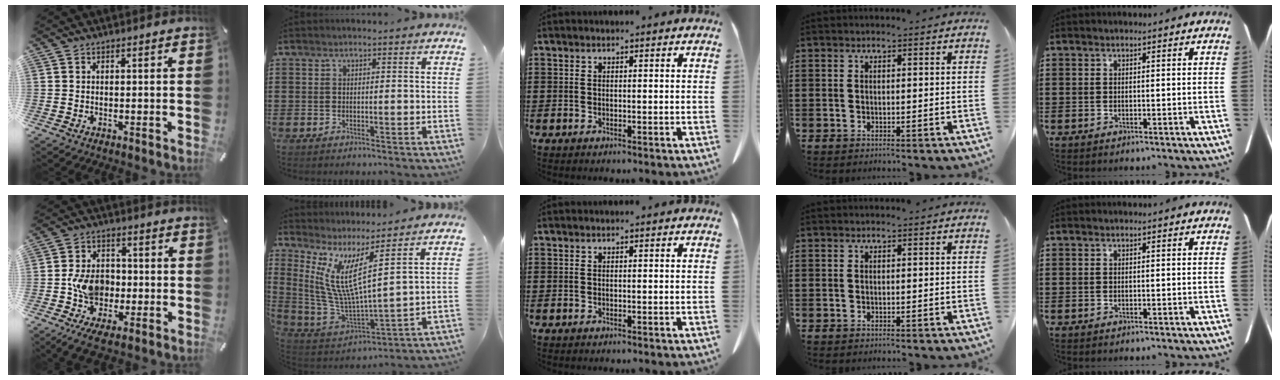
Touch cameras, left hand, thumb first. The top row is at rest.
{"thumb": {"total": 8.7, "force": [-1.8, 6.3, 5.7], "torque": [-0.119, 0.017, -0.030]}, "index": {"total": 8.5, "force": [4.4, 1.2, 7.2], "torque": [-0.177, -0.054, 0.071]}}